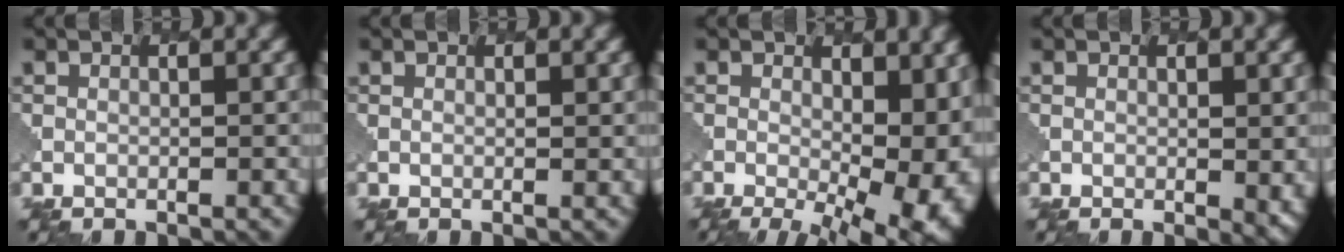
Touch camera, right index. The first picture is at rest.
{"total": 0.6, "force": [0.5, 0.0, 0.2], "torque": [-0.002, -0.004, 0.007]}
{"total": 13.9, "force": [-1.6, 7.4, 11.6], "torque": [-0.145, -0.028, 0.006]}
{"total": 2.7, "force": [-0.1, 1.0, 2.5], "torque": [-0.031, -0.010, 0.003]}